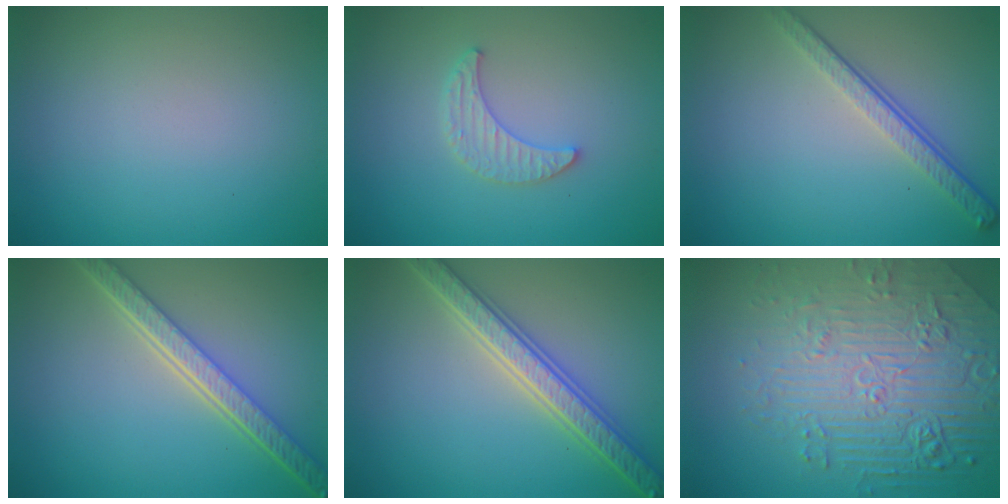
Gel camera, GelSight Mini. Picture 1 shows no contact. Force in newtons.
{"total": 2.2, "press": 2.2, "slide": 0.5}
{"total": 3.9, "press": 2.7, "slide": 2.8}
{"total": 5.5, "press": 4.1, "slide": 3.6}
{"total": 5.5, "press": 5.4, "slide": 1.1}
{"total": 9.0, "press": 6.1, "slide": 6.5}